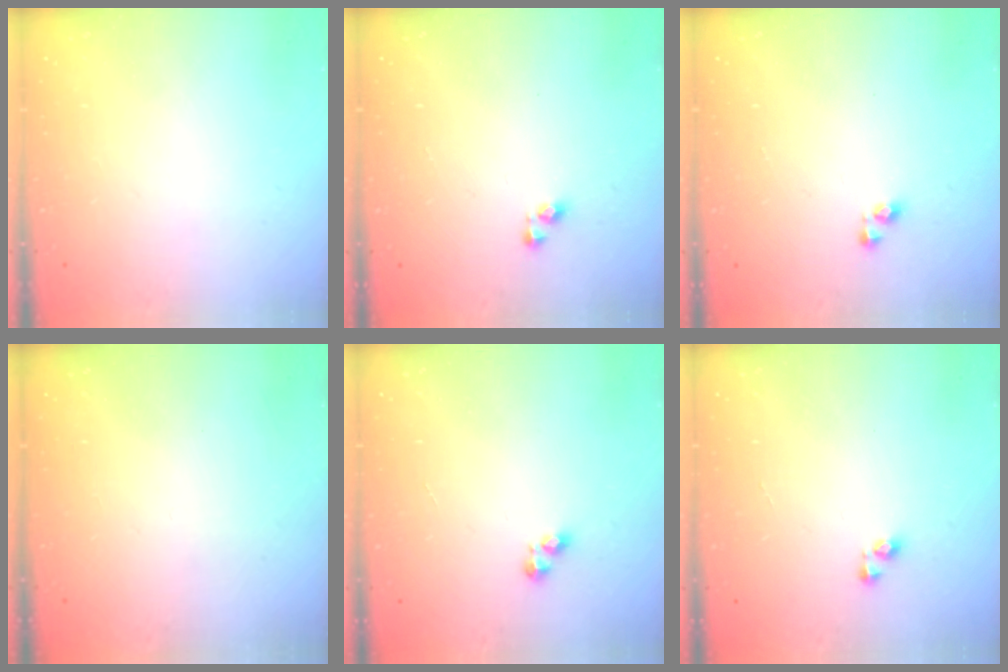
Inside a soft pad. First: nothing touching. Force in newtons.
{"total": 3.7, "press": 3.7, "slide": 0.5}
{"total": 3.7, "press": 3.7, "slide": 0.5}
{"total": 0.0}
{"total": 2.4, "press": 2.4, "slide": 0.3}
{"total": 3.4, "press": 3.4, "slide": 0.3}